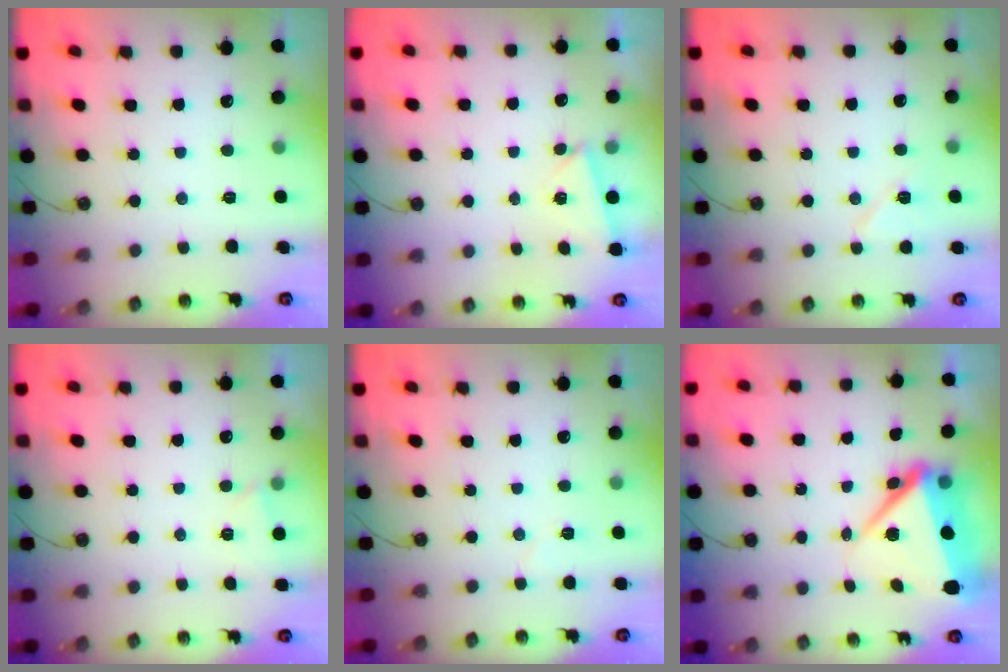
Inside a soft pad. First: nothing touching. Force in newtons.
{"total": 2.6, "press": 1.6, "slide": 2.0}
{"total": 7.0, "press": 7.0, "slide": 1.1}
{"total": 2.0, "press": 1.9, "slide": 0.3}
{"total": 3.5, "press": 3.0, "slide": 1.7}
{"total": 10.5, "press": 10.5, "slide": 0.8}